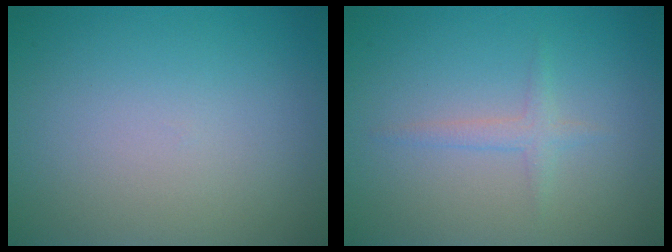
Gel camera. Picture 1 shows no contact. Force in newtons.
{"total": 1.3, "press": 1.3, "slide": 0.1}